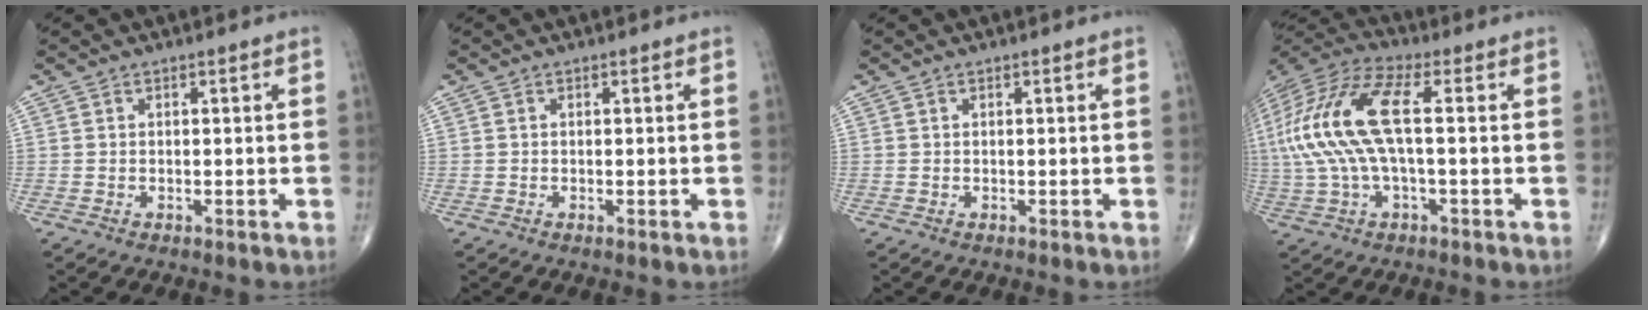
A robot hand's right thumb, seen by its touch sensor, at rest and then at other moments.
{"total": 0.0}
{"total": 0.0}
{"total": 18.2, "force": [1.1, 6.6, 16.9], "torque": [-0.386, 0.036, 0.016]}